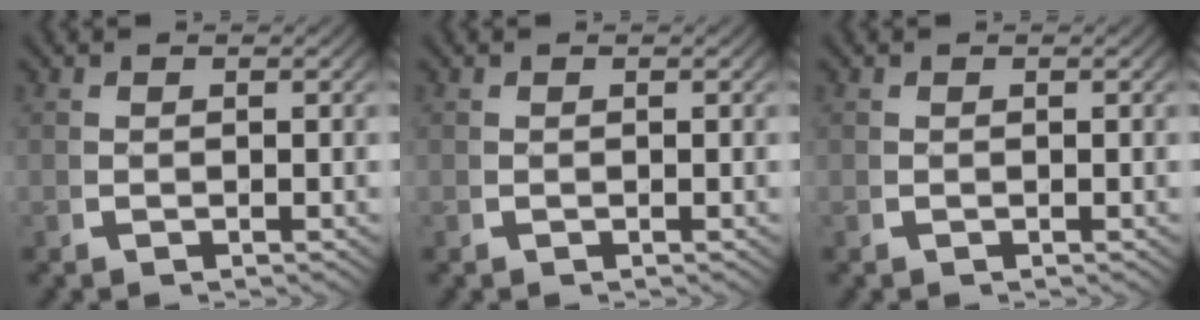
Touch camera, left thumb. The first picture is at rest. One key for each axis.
{"total": 0.0}
{"total": 0.0}